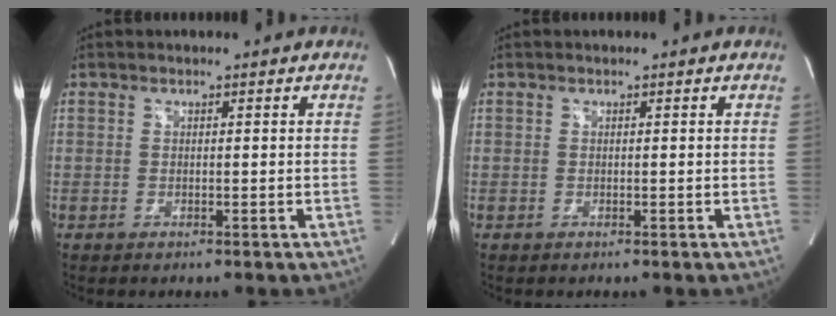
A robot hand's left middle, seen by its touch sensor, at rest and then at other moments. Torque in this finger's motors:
{"motor_torque": [-0.04, 0.00, 0.02, 0.00]}